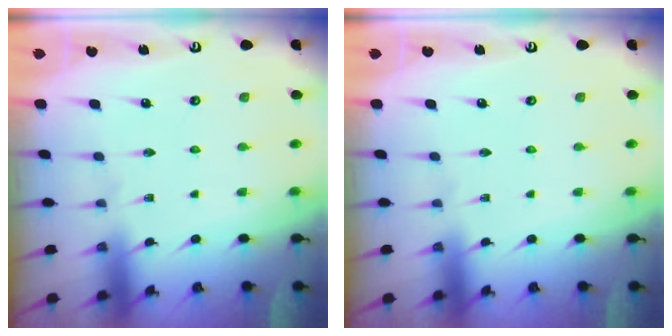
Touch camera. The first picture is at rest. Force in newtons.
{"total": 0.0}